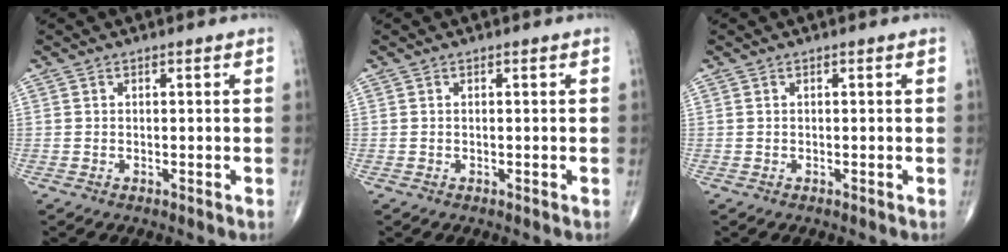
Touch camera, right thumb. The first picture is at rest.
{"total": 0.0}
{"total": 0.0}